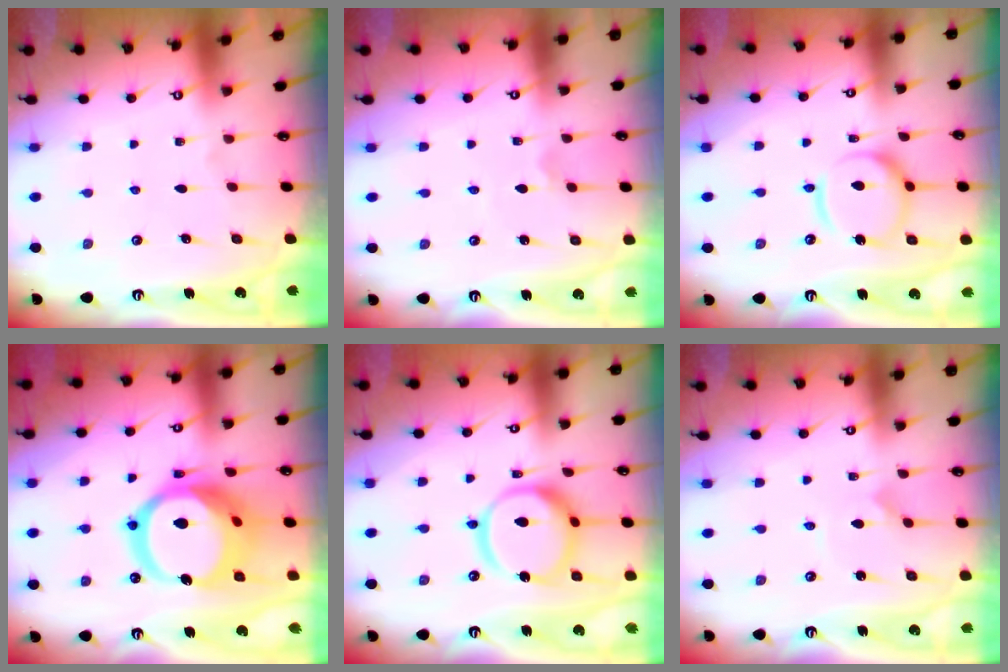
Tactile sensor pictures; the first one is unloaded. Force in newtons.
{"total": 1.6, "press": 1.6, "slide": 0.3}
{"total": 12.1, "press": 12.0, "slide": 1.1}
{"total": 20.4, "press": 20.3, "slide": 2.5}
{"total": 16.4, "press": 16.3, "slide": 1.8}
{"total": 1.6, "press": 1.6, "slide": 0.1}